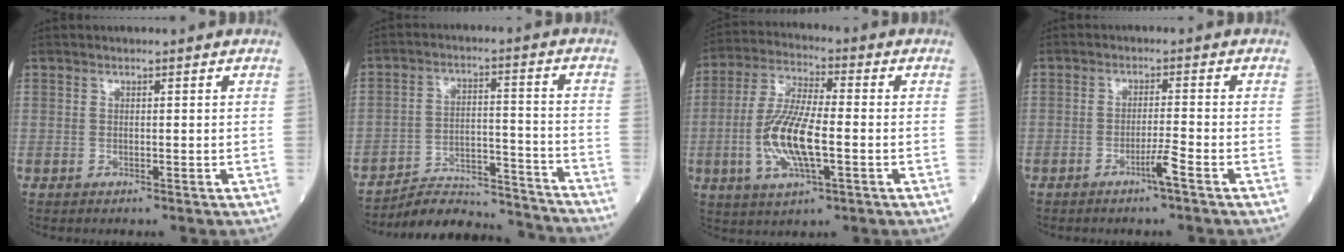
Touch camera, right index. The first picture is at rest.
{"total": 14.6, "force": [-14.4, 1.5, 1.9], "torque": [-0.020, 0.031, -0.214]}
{"total": 11.6, "force": [-2.4, 2.9, 11.0], "torque": [-0.232, -0.003, -0.043]}
{"total": 2.8, "force": [-1.9, -0.6, 2.1], "torque": [-0.039, -0.003, -0.036]}